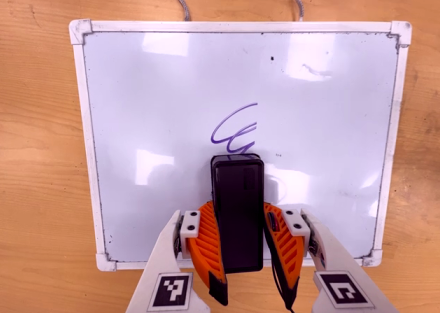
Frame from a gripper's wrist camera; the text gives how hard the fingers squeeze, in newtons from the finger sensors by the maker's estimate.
{"total": 6.7, "left": 6.2, "right": 7.2}